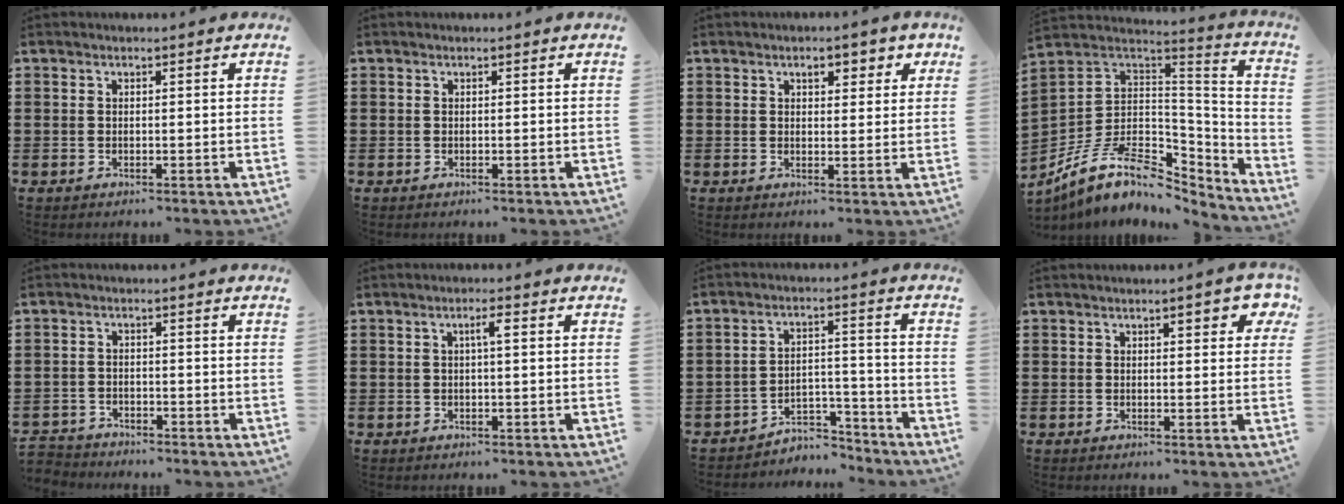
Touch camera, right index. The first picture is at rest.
{"total": 0.0}
{"total": 3.2, "force": [1.8, 1.6, 2.1], "torque": [-0.024, 0.001, 0.024]}
{"total": 12.2, "force": [-6.3, 6.7, 7.9], "torque": [-0.173, 0.010, -0.112]}
{"total": 2.2, "force": [-2.1, 0.5, -0.4], "torque": [-0.001, 0.003, -0.049]}
{"total": 2.0, "force": [0.4, 0.1, 2.0], "torque": [-0.040, 0.002, 0.004]}
{"total": 4.8, "force": [-4.5, 1.5, 0.8], "torque": [-0.017, 0.013, -0.090]}
{"total": 3.1, "force": [1.5, 1.0, 2.5], "torque": [-0.028, -0.002, 0.020]}